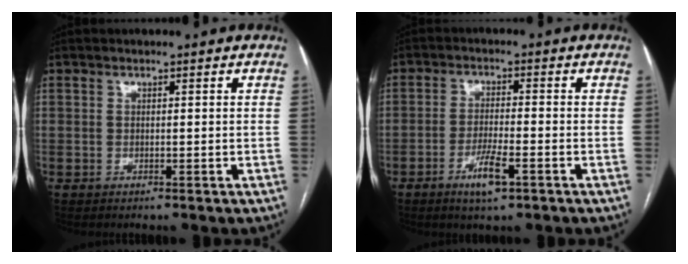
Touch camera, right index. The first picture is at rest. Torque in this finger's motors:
{"motor_torque": [0.50, 0.05, 0.20, 0.08]}